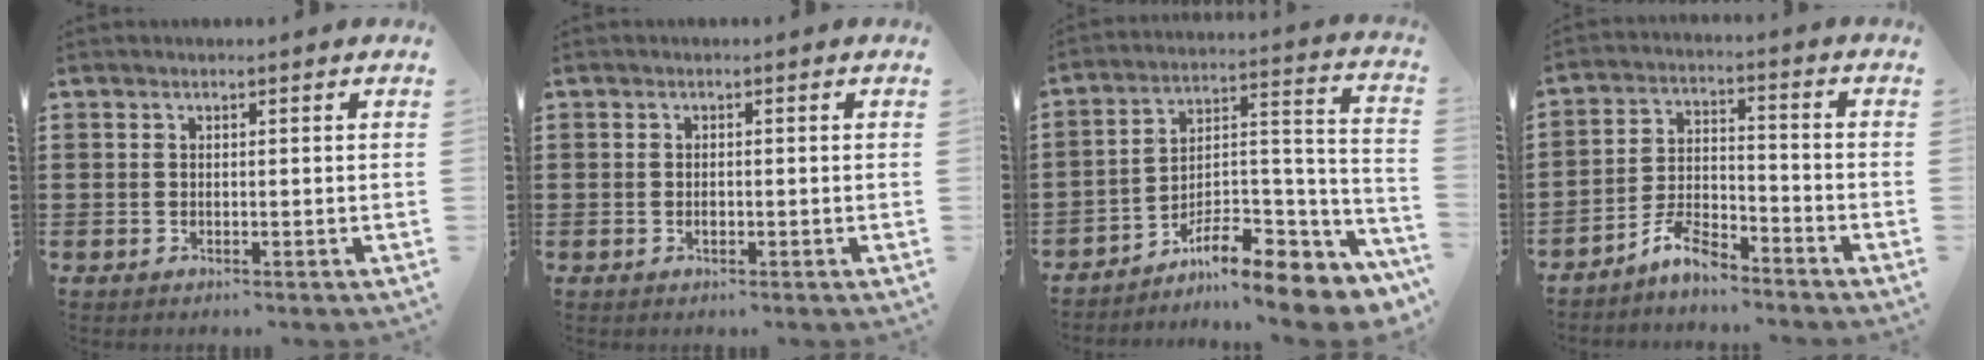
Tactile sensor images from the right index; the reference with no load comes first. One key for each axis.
{"total": 0.9, "fx": -0.3, "fy": 0.4, "fz": 0.8, "tx": -0.017, "ty": -0.004, "tz": -0.004}
{"total": 9.4, "fx": -7.7, "fy": 2.8, "fz": 4.5, "tx": -0.064, "ty": 0.013, "tz": -0.145}
{"total": 6.3, "fx": -5.5, "fy": 1.6, "fz": 2.7, "tx": -0.060, "ty": 0.010, "tz": -0.106}